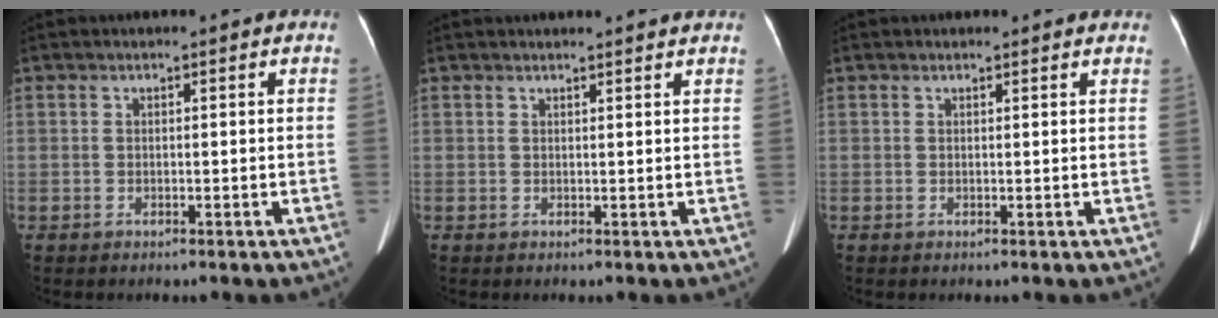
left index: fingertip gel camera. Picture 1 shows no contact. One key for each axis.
{"total": 4.8, "fx": 4.6, "fy": 0.0, "fz": 1.5, "tx": -0.015, "ty": 0.006, "tz": 0.046}
{"total": 3.4, "fx": 3.2, "fy": 0.6, "fz": 1.0, "tx": -0.010, "ty": 0.002, "tz": 0.027}